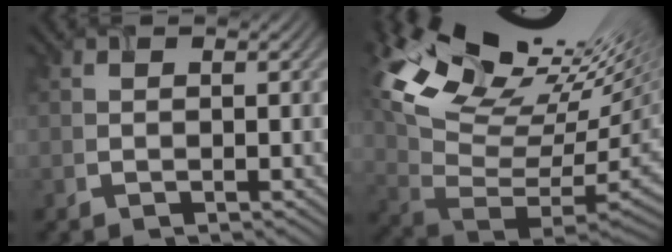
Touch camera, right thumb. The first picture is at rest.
{"total": 17.7, "force": [9.1, 7.7, 13.1], "torque": [-0.237, 0.021, 0.191]}